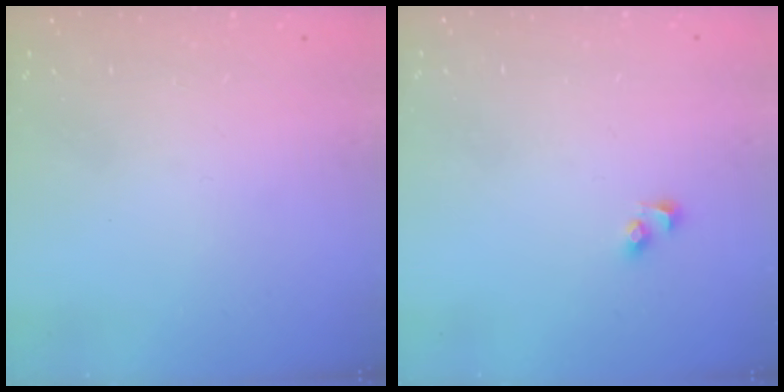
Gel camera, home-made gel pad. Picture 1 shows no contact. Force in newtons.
{"total": 2.5, "press": 2.5, "slide": 0.3}